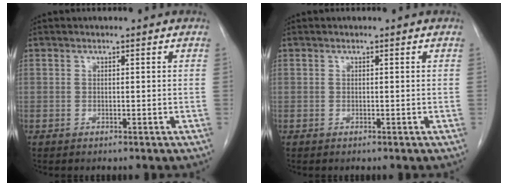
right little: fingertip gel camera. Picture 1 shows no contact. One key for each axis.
{"total": 0.0}